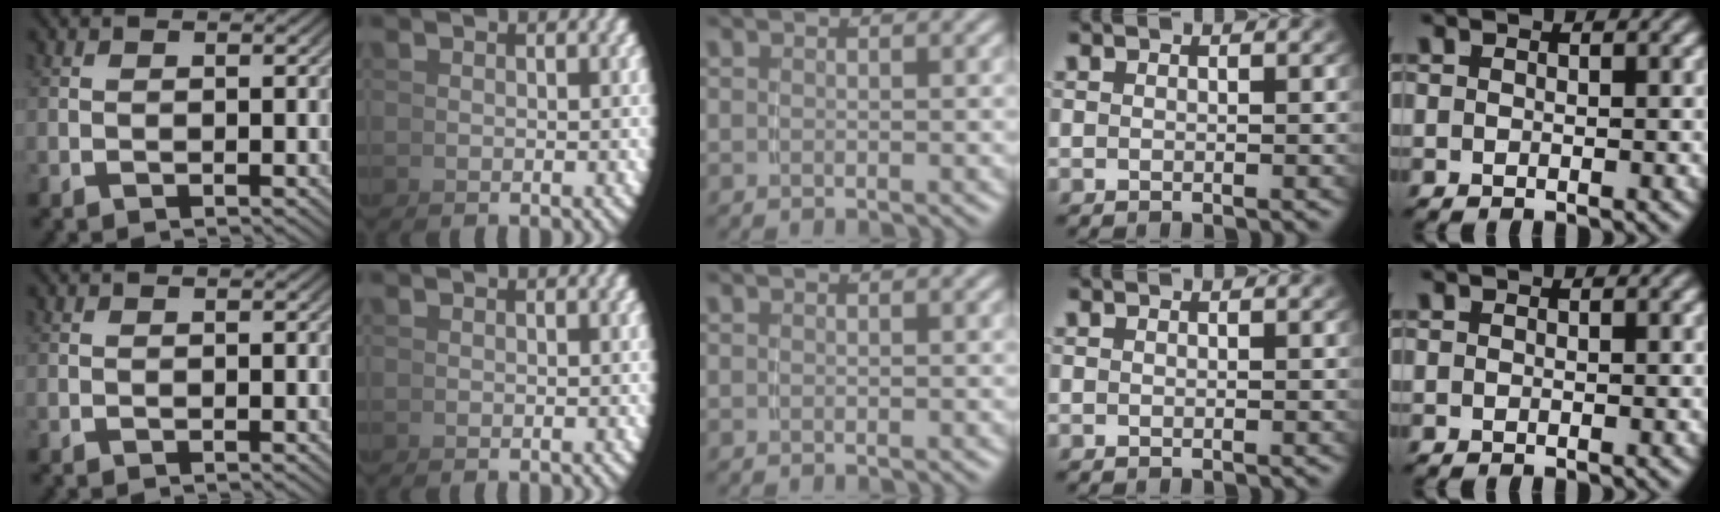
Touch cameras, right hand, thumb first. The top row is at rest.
{}